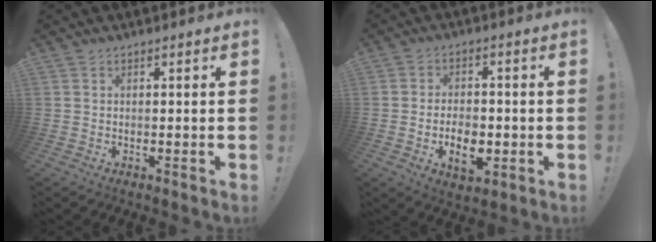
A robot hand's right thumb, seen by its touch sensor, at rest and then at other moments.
{"total": 9.5, "force": [-2.9, 5.8, 6.9], "torque": [-0.104, 0.006, -0.047]}